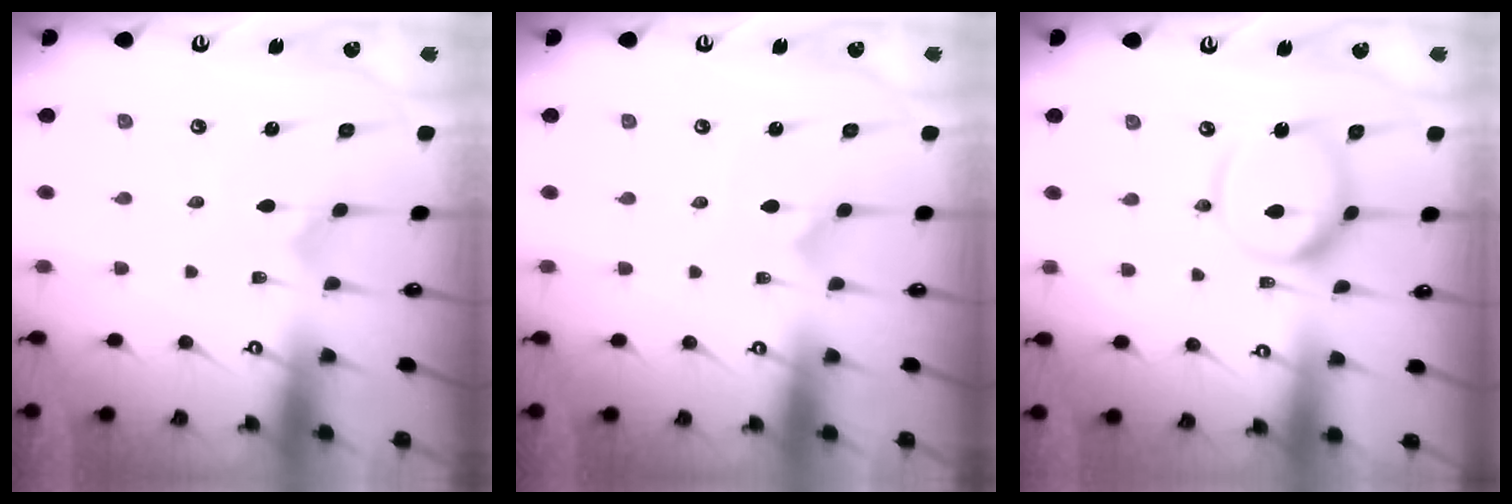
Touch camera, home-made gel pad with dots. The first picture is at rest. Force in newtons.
{"total": 0.6, "press": 0.5, "slide": 0.1}
{"total": 12.8, "press": 12.7, "slide": 1.4}